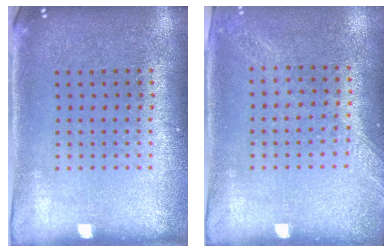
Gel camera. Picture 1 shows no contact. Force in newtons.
{"total": 1.4, "press": 1.3, "slide": 0.4}